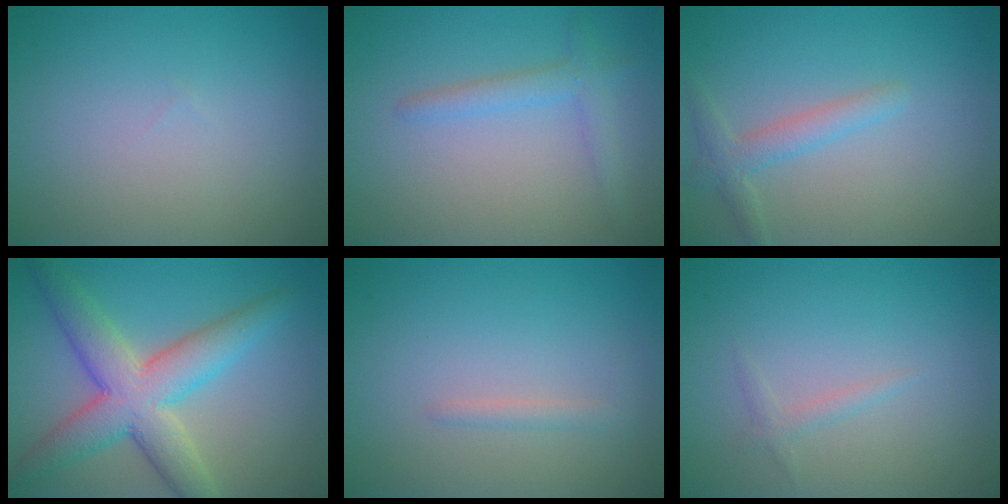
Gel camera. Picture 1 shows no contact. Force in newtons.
{"total": 2.2, "press": 2.2, "slide": 0.1}
{"total": 2.2, "press": 2.2, "slide": 0.2}
{"total": 7.5, "press": 7.5, "slide": 0.3}
{"total": 0.9, "press": 0.9, "slide": 0.1}
{"total": 0.9, "press": 0.9, "slide": 0.1}